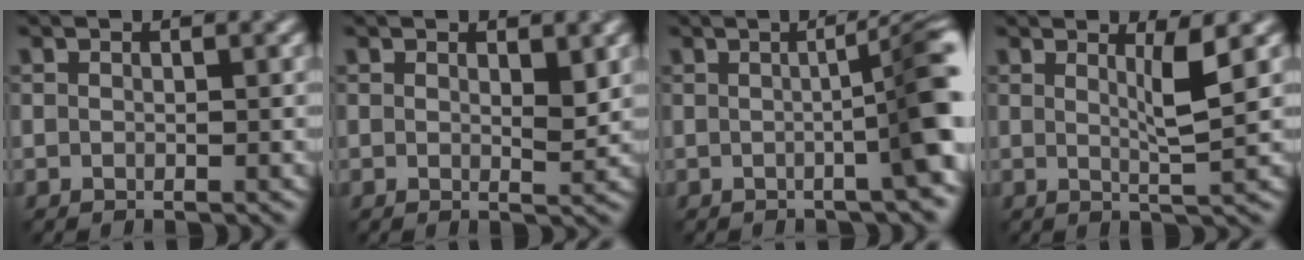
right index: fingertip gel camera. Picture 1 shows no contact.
{"total": 1.7, "force": [1.1, 0.3, 1.2], "torque": [-0.014, 0.000, 0.026]}
{"total": 7.7, "force": [-0.6, 1.7, 7.5], "torque": [-0.059, 0.017, -0.002]}
{"total": 2.5, "force": [0.6, 0.3, 2.4], "torque": [-0.033, 0.000, 0.017]}